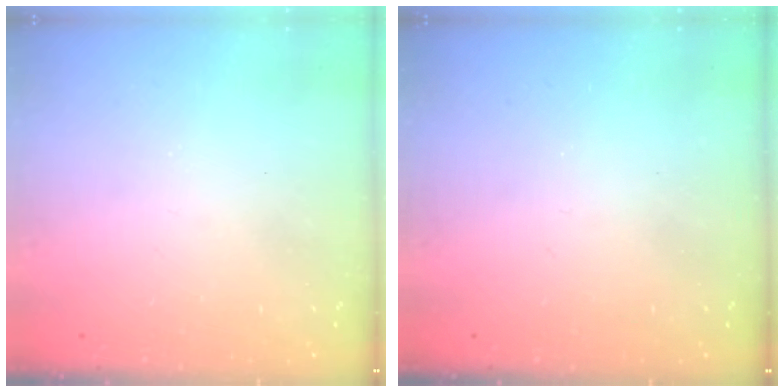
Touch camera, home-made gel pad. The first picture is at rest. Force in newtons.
{"total": 0.0}